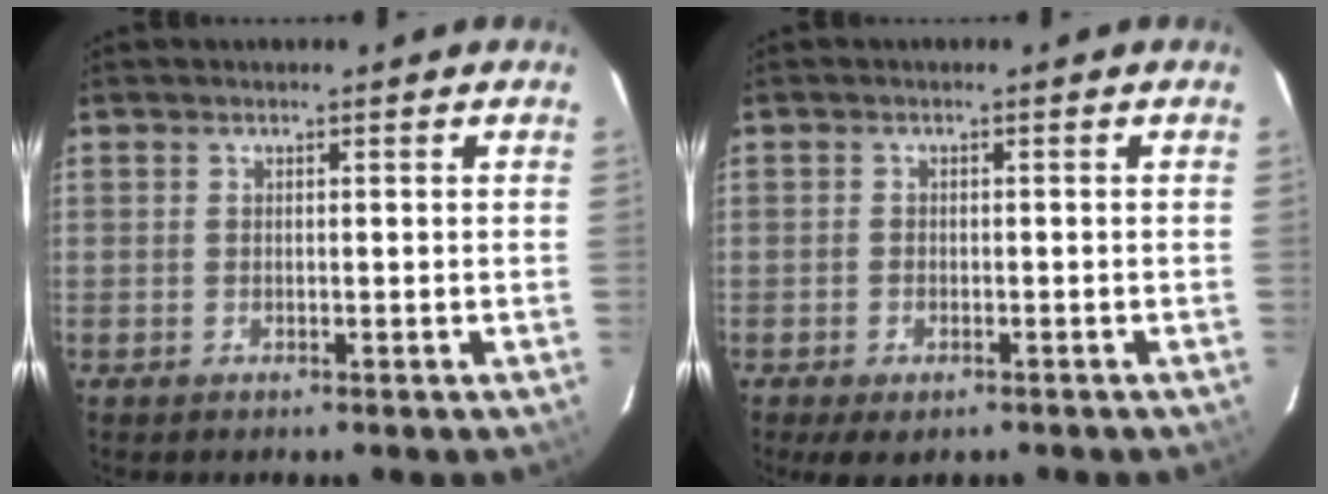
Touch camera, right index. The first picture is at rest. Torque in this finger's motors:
{"motor_torque": [0.68, -0.52, 0.31, 0.05]}